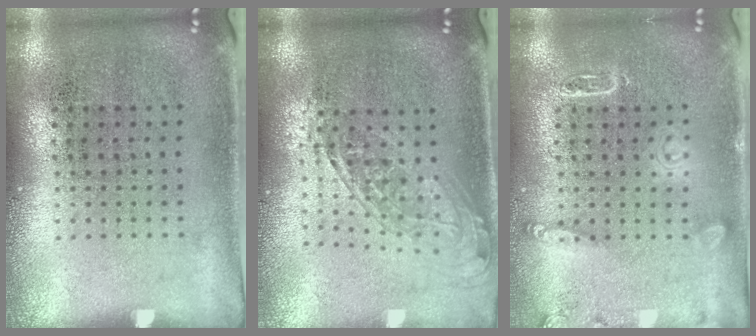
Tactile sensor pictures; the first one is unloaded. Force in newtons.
{"total": 1.6, "press": 1.3, "slide": 0.9}
{"total": 2.3, "press": 2.2, "slide": 0.3}